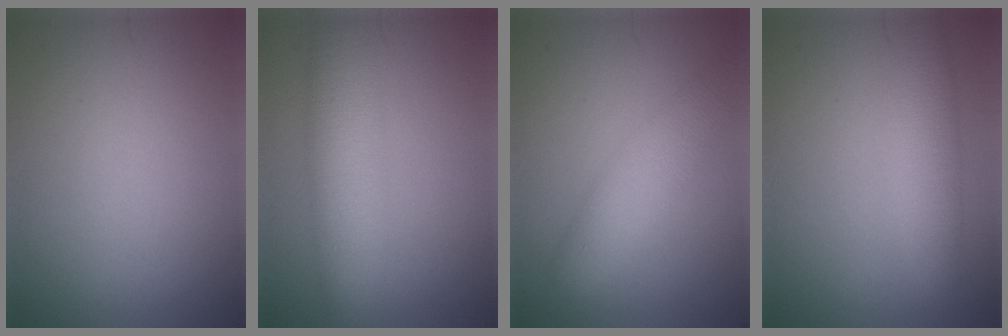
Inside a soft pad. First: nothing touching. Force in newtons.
{"total": 4.5, "press": 4.5, "slide": 0.1}
{"total": 4.6, "press": 4.6, "slide": 0.3}
{"total": 3.4, "press": 3.4, "slide": 0.2}